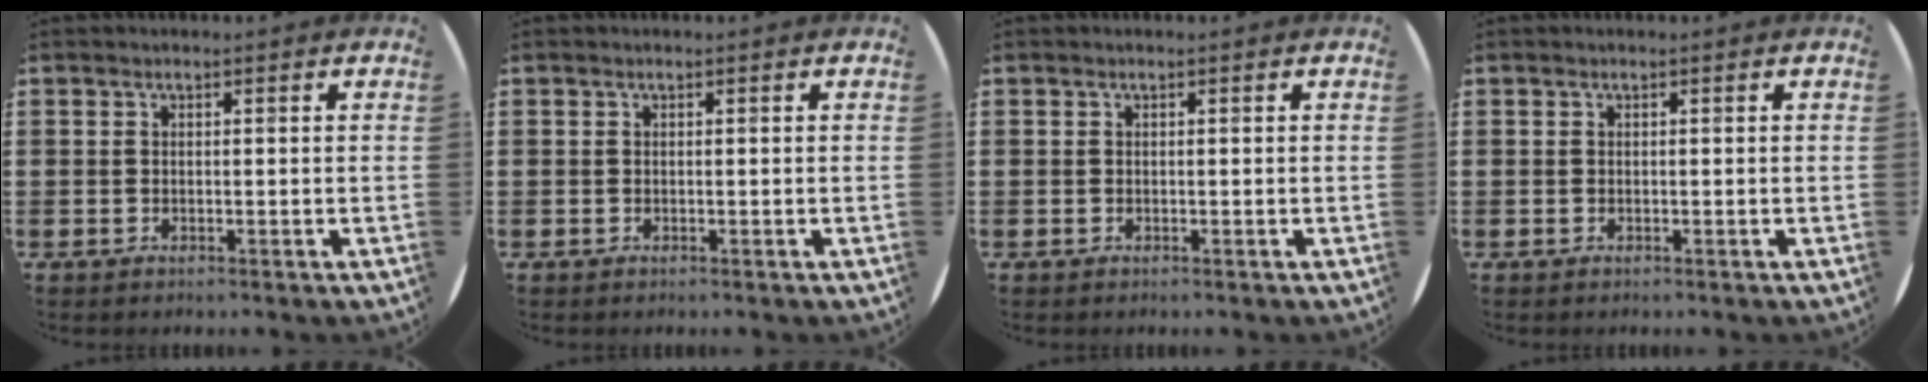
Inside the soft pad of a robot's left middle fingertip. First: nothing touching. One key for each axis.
{"total": 0.0}
{"total": 0.0}
{"total": 0.0}